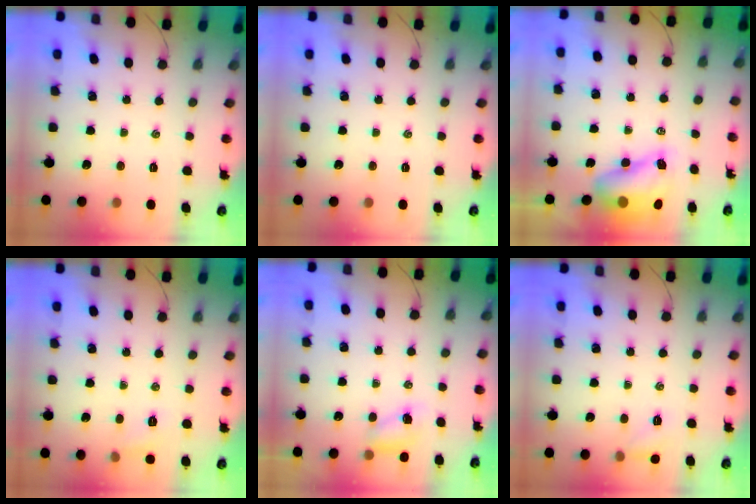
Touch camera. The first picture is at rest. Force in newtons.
{"total": 0.0}
{"total": 9.0, "press": 8.8, "slide": 1.9}
{"total": 5.1, "press": 4.9, "slide": 1.4}
{"total": 5.2, "press": 5.1, "slide": 0.7}
{"total": 6.3, "press": 6.1, "slide": 1.5}